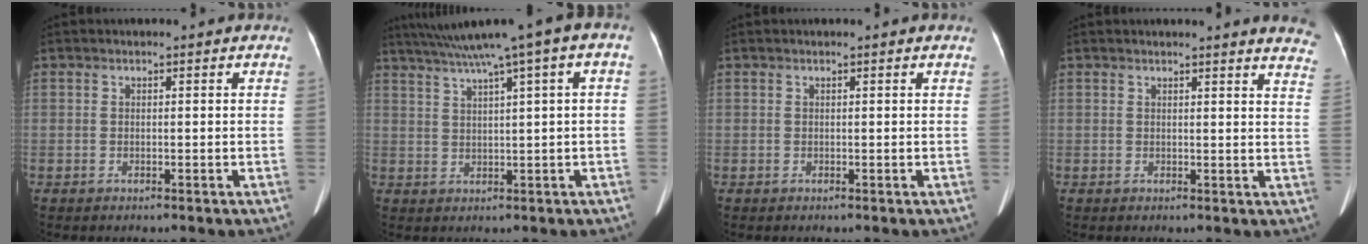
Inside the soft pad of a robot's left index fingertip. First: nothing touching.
{"total": 10.6, "force": [5.8, 0.1, 8.9], "torque": [-0.142, 0.046, 0.090]}
{"total": 0.6, "force": [0.6, 0.1, 0.1], "torque": [-0.005, 0.008, 0.002]}
{"total": 10.0, "force": [9.6, 0.7, 2.7], "torque": [-0.007, -0.055, 0.069]}